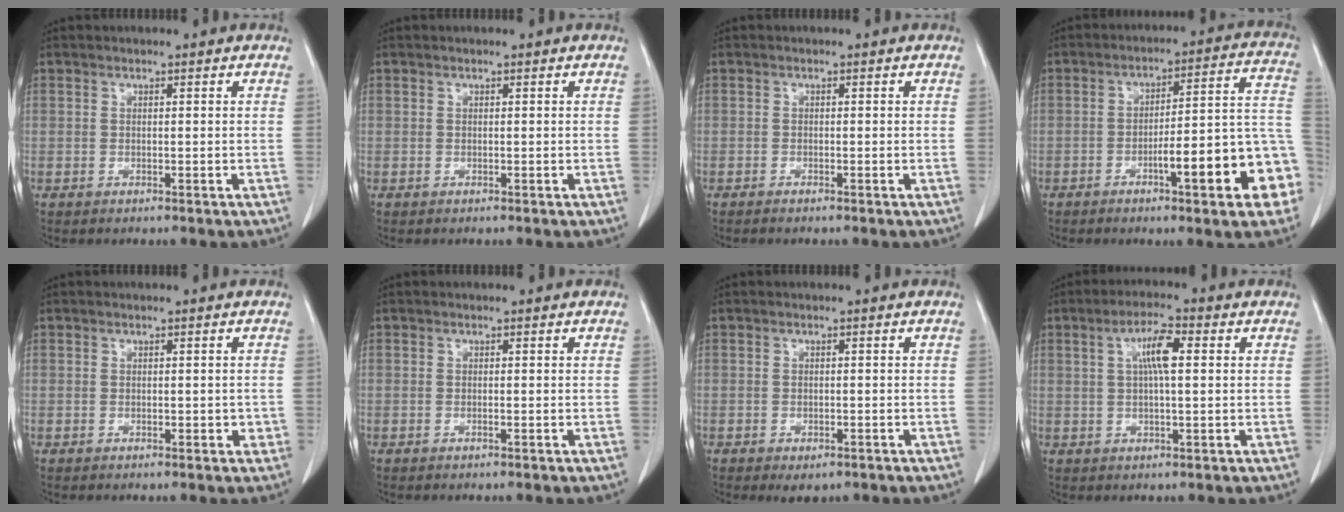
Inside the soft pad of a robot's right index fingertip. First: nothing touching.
{"total": 0.0}
{"total": 0.8, "force": [-0.7, 0.0, 0.4], "torque": [-0.010, -0.001, -0.011]}
{"total": 15.2, "force": [-5.9, 2.0, 13.9], "torque": [-0.137, 0.034, -0.074]}
{"total": 1.4, "force": [-0.2, 1.0, 1.0], "torque": [-0.006, 0.004, 0.001]}
{"total": 0.0}
{"total": 2.7, "force": [-1.7, 1.4, 1.5], "torque": [-0.016, -0.002, -0.014]}
{"total": 5.5, "force": [1.3, 0.9, 5.3], "torque": [-0.098, 0.011, 0.024]}